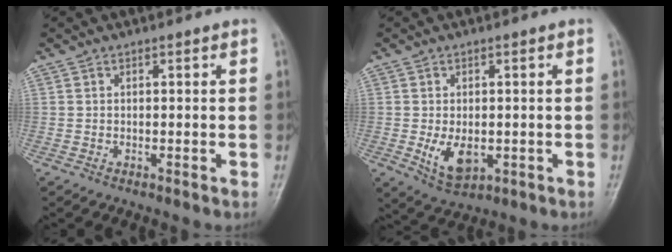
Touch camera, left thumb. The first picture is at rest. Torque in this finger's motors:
{"motor_torque": [0.91, 0.99, 0.77, 0.03, 0.07]}